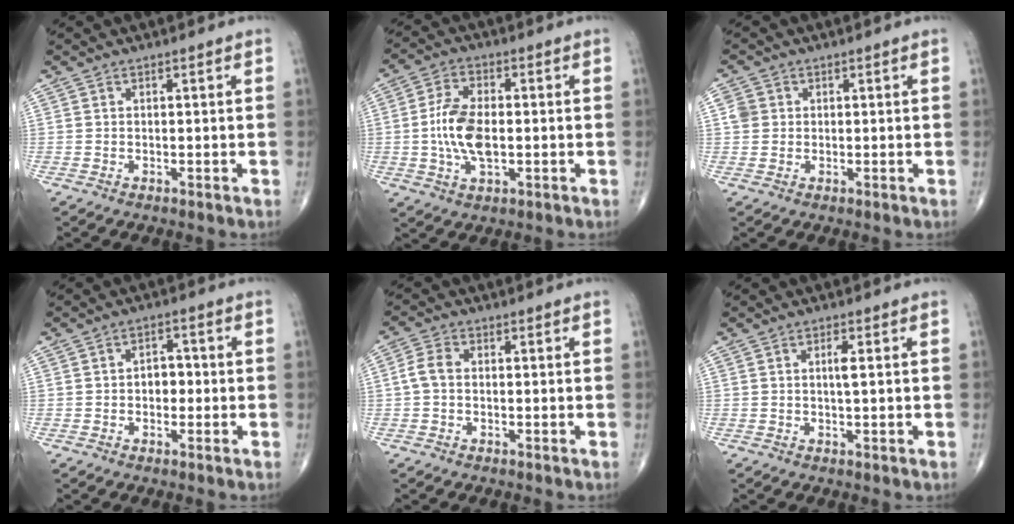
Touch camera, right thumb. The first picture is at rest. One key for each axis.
{"total": 9.8, "fx": -0.7, "fy": 5.1, "fz": 8.3, "tx": -0.163, "ty": 0.004, "tz": -0.014}
{"total": 2.8, "fx": 0.5, "fy": 2.6, "fz": 1.0, "tx": -0.008, "ty": 0.004, "tz": 0.010}
{"total": 3.8, "fx": -0.4, "fy": 2.7, "fz": 2.7, "tx": -0.024, "ty": 0.015, "tz": -0.010}
{"total": 3.4, "fx": -0.2, "fy": 2.3, "fz": 2.5, "tx": -0.050, "ty": 0.010, "tz": -0.012}
{"total": 2.3, "fx": 0.3, "fy": 0.4, "fz": 2.2, "tx": -0.040, "ty": -0.001, "tz": 0.004}